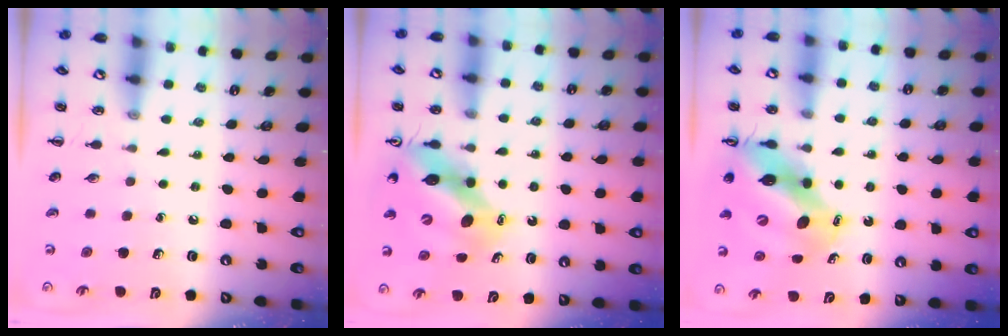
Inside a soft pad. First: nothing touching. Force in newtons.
{"total": 9.9, "press": 9.5, "slide": 2.8}
{"total": 10.9, "press": 10.7, "slide": 2.5}